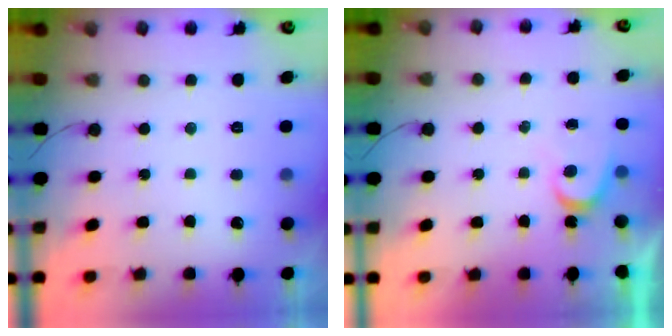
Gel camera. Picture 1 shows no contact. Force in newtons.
{"total": 3.7, "press": 3.6, "slide": 0.4}